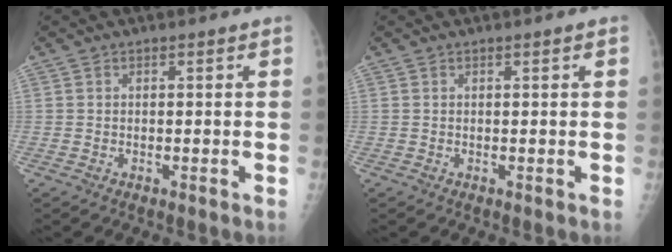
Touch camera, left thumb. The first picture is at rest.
{"total": 0.5, "force": [0.2, 0.0, 0.5], "torque": [-0.009, 0.001, 0.002]}